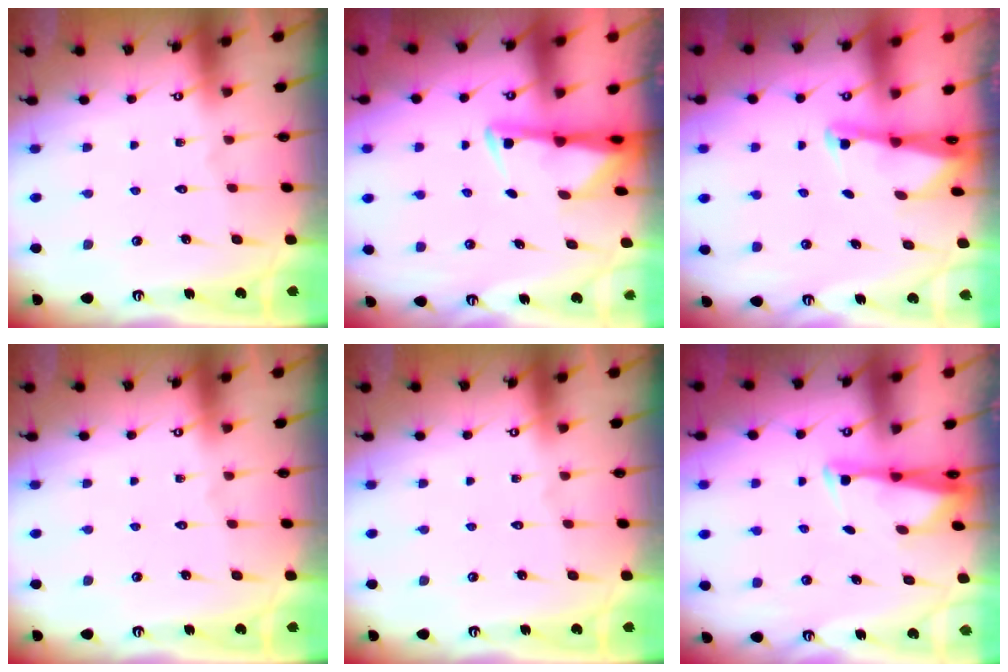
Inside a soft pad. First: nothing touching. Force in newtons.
{"total": 2.9, "press": 2.8, "slide": 0.7}
{"total": 1.6, "press": 1.6, "slide": 0.3}
{"total": 0.0}
{"total": 0.0}
{"total": 3.1, "press": 3.0, "slide": 0.7}